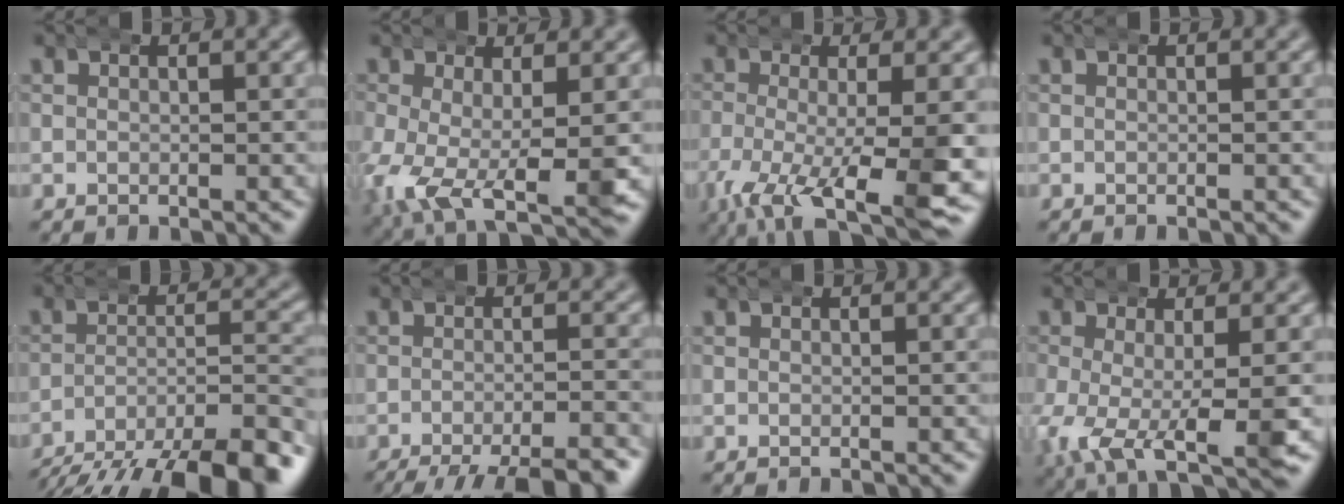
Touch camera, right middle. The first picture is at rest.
{"total": 12.4, "force": [-3.1, 7.9, 9.1], "torque": [-0.185, -0.054, -0.028]}
{"total": 11.5, "force": [-7.0, 4.0, 8.2], "torque": [-0.147, -0.033, -0.092]}
{"total": 0.0}
{"total": 11.6, "force": [-9.1, 3.7, 6.3], "torque": [-0.075, -0.012, -0.135]}
{"total": 10.9, "force": [-8.9, 3.7, 5.0], "torque": [-0.063, -0.026, -0.127]}
{"total": 0.0}
{"total": 10.6, "force": [-3.3, 5.6, 8.4], "torque": [-0.171, -0.047, -0.033]}